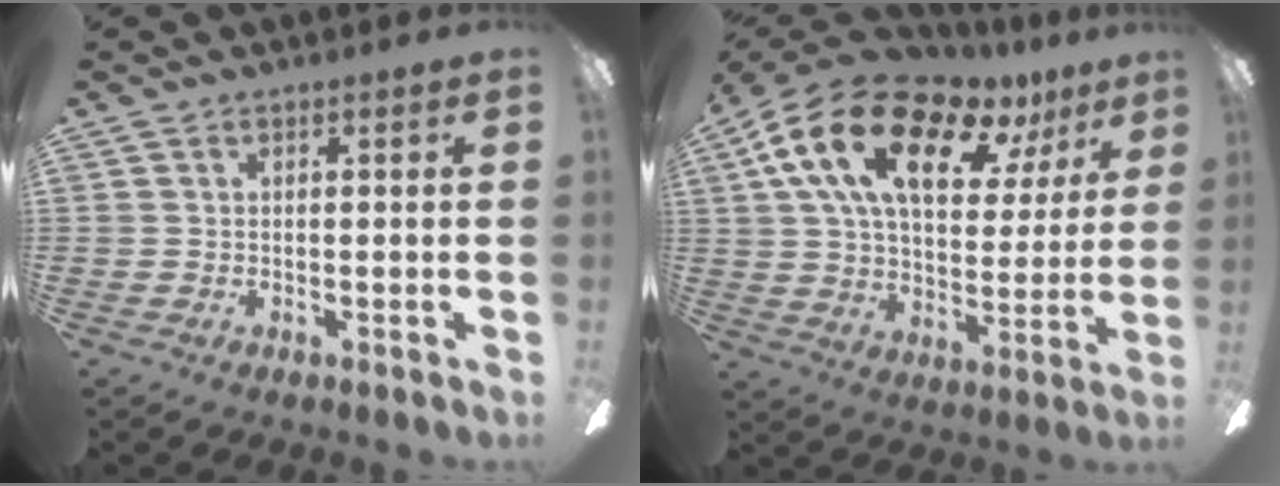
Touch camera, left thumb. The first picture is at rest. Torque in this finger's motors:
{"motor_torque": [0.97, 0.93, 2.12, -0.65, 0.60]}